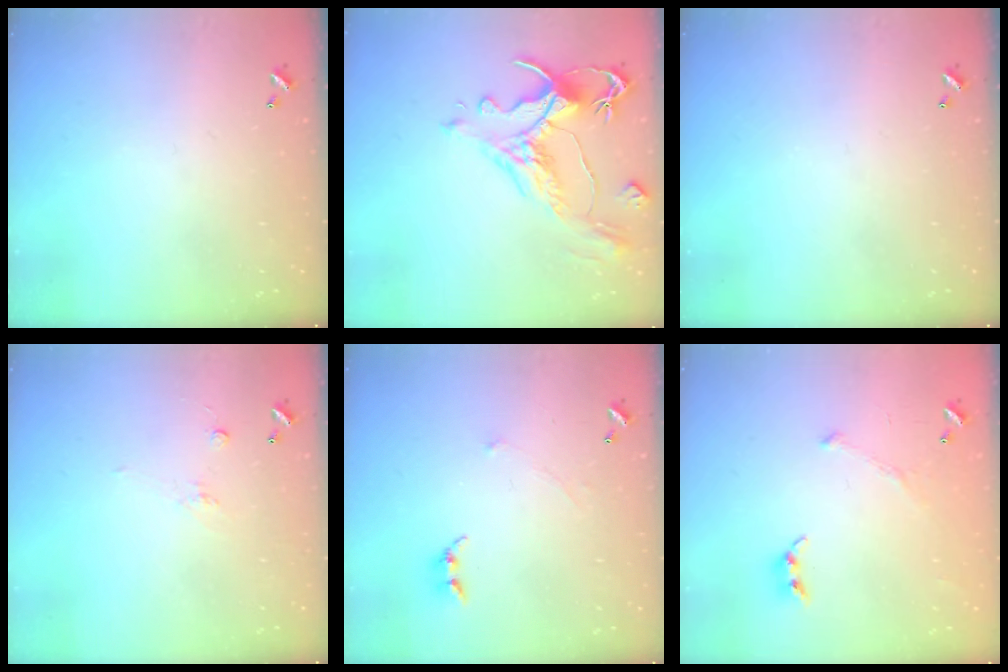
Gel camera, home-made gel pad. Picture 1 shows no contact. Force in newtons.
{"total": 1.2, "press": 0.2, "slide": 1.2}
{"total": 0.0}
{"total": 1.7, "press": 1.5, "slide": 0.8}
{"total": 0.7, "press": 0.6, "slide": 0.4}
{"total": 3.7, "press": 3.6, "slide": 0.5}